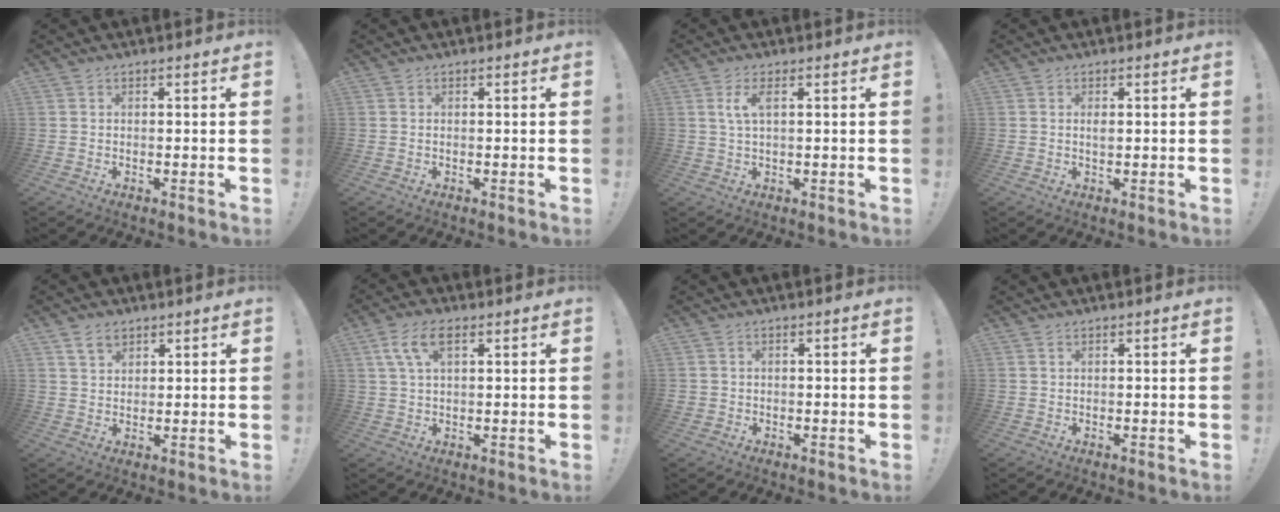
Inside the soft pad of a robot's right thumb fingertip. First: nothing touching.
{"total": 0.0}
{"total": 4.2, "force": [1.4, 1.2, 3.7], "torque": [-0.069, 0.001, 0.022]}
{"total": 1.0, "force": [0.2, 0.5, 0.8], "torque": [-0.011, 0.000, 0.002]}
{"total": 4.5, "force": [3.0, 2.8, 1.9], "torque": [-0.033, -0.007, 0.055]}
{"total": 7.6, "force": [3.1, 3.6, 5.9], "torque": [-0.120, 0.008, 0.057]}
{"total": 1.1, "force": [-0.2, 1.0, 0.2], "torque": [-0.005, 0.003, -0.004]}
{"total": 0.6, "force": [0.5, 0.2, 0.3], "torque": [0.000, -0.002, 0.008]}